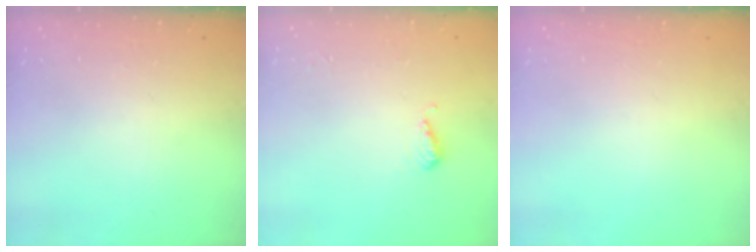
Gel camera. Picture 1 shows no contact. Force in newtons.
{"total": 5.2, "press": 5.1, "slide": 0.9}
{"total": 0.0}